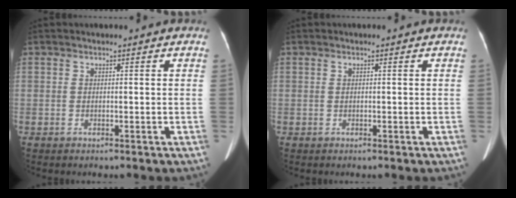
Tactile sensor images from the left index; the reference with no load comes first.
{"total": 0.0}